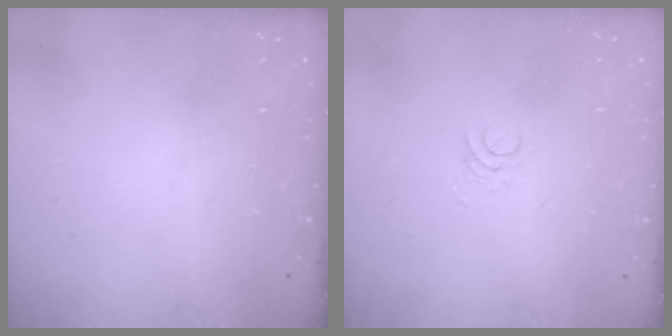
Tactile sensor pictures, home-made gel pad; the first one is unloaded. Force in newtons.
{"total": 1.3, "press": 1.3, "slide": 0.1}